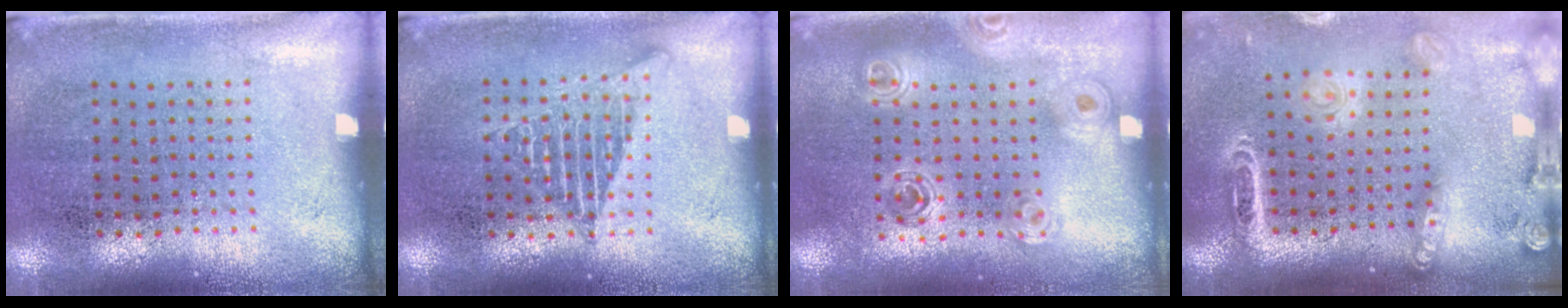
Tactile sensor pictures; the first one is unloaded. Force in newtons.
{"total": 2.2, "press": 2.2, "slide": 0.2}
{"total": 1.6, "press": 1.4, "slide": 0.7}
{"total": 2.3, "press": 1.9, "slide": 1.3}